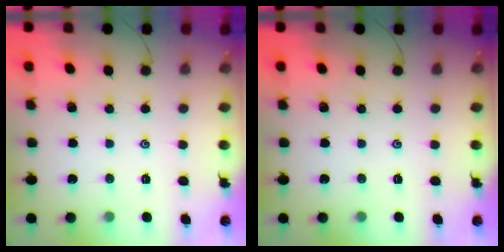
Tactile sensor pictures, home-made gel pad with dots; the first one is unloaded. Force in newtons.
{"total": 0.0}